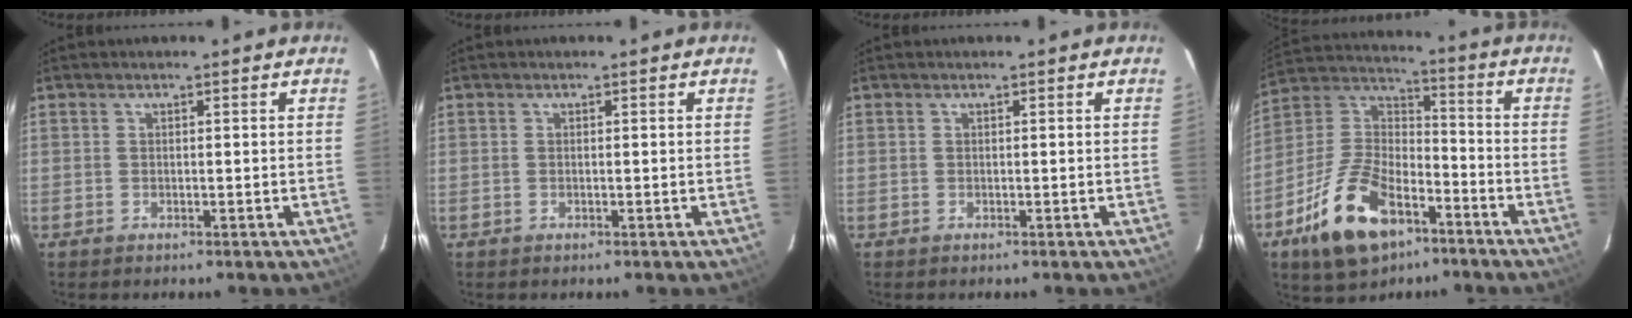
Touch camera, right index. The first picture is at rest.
{"total": 0.0}
{"total": 0.0}
{"total": 18.8, "force": [-10.0, 10.1, 12.3], "torque": [-0.262, 0.008, -0.172]}